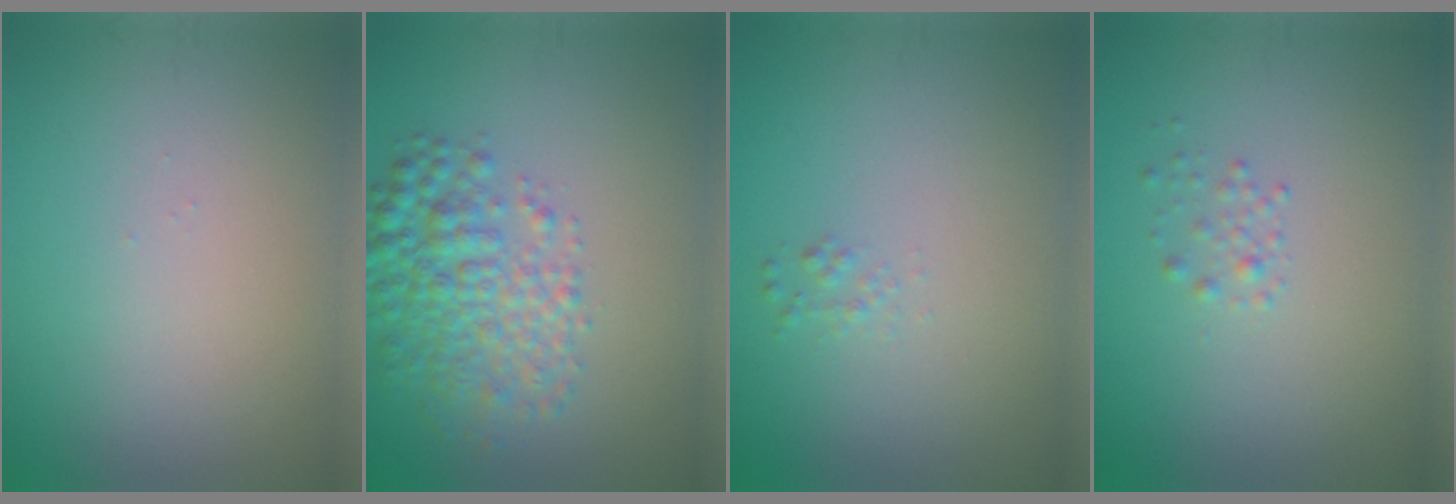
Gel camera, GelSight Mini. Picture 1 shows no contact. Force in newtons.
{"total": 4.8, "press": 4.8, "slide": 0.1}
{"total": 0.7, "press": 0.7, "slide": 0.0}
{"total": 0.9, "press": 0.9, "slide": 0.0}